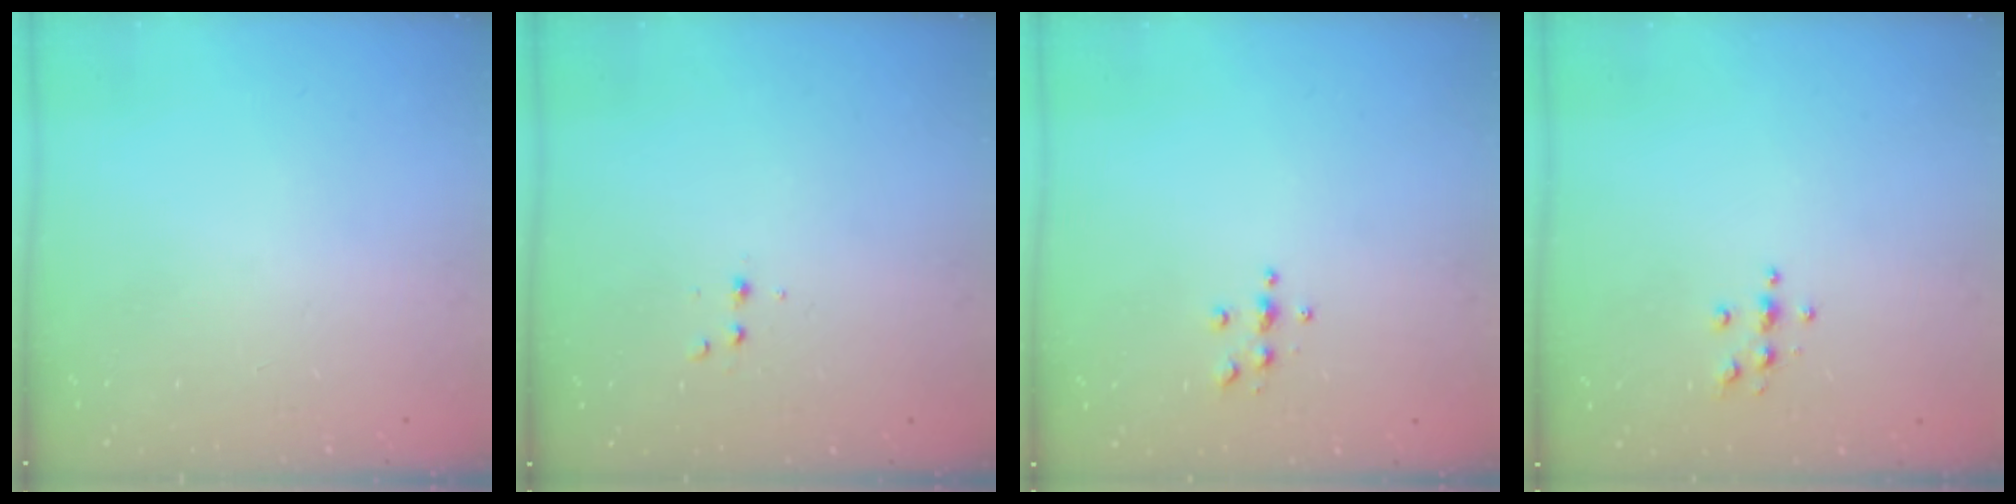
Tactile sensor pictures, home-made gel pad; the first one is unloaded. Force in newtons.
{"total": 2.9, "press": 2.7, "slide": 1.1}
{"total": 3.8, "press": 3.8, "slide": 0.4}
{"total": 3.9, "press": 3.8, "slide": 0.4}